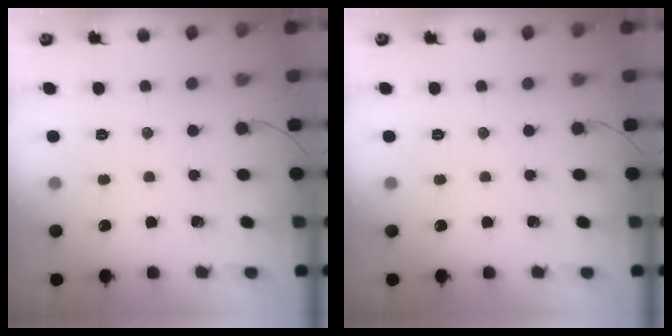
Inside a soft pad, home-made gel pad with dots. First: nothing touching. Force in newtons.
{"total": 0.0}